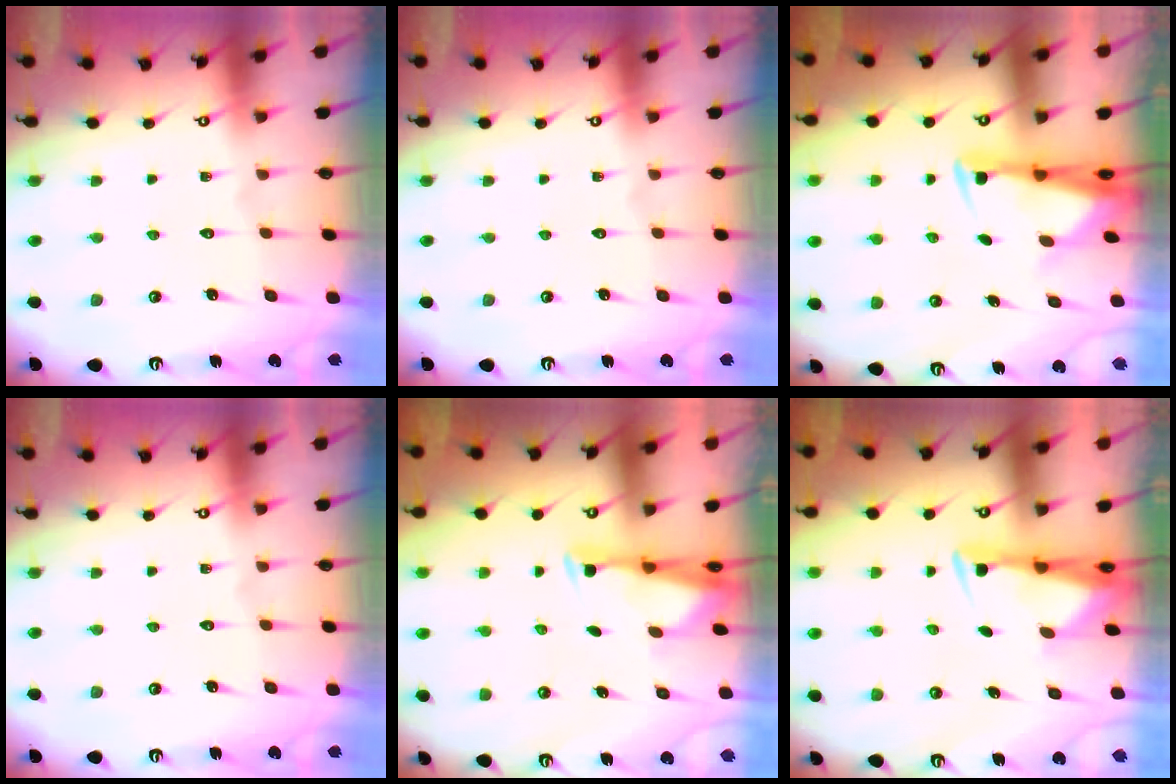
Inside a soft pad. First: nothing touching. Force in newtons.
{"total": 0.0}
{"total": 3.1, "press": 2.9, "slide": 1.0}
{"total": 0.0}
{"total": 3.0, "press": 2.9, "slide": 0.8}
{"total": 2.9, "press": 2.7, "slide": 0.9}